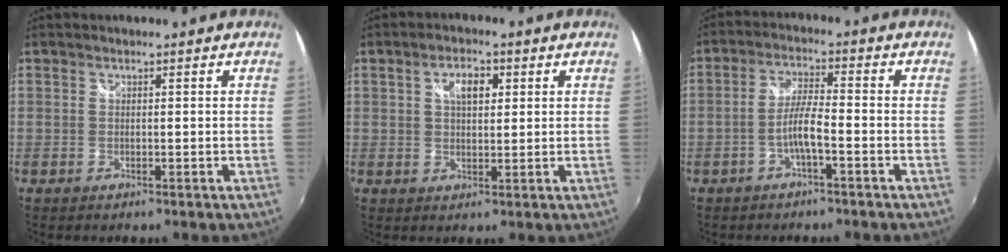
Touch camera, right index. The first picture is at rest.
{"total": 4.7, "force": [1.6, 2.5, 3.6], "torque": [-0.059, 0.011, 0.026]}
{"total": 4.6, "force": [-2.3, 0.1, 3.9], "torque": [-0.080, 0.005, -0.041]}